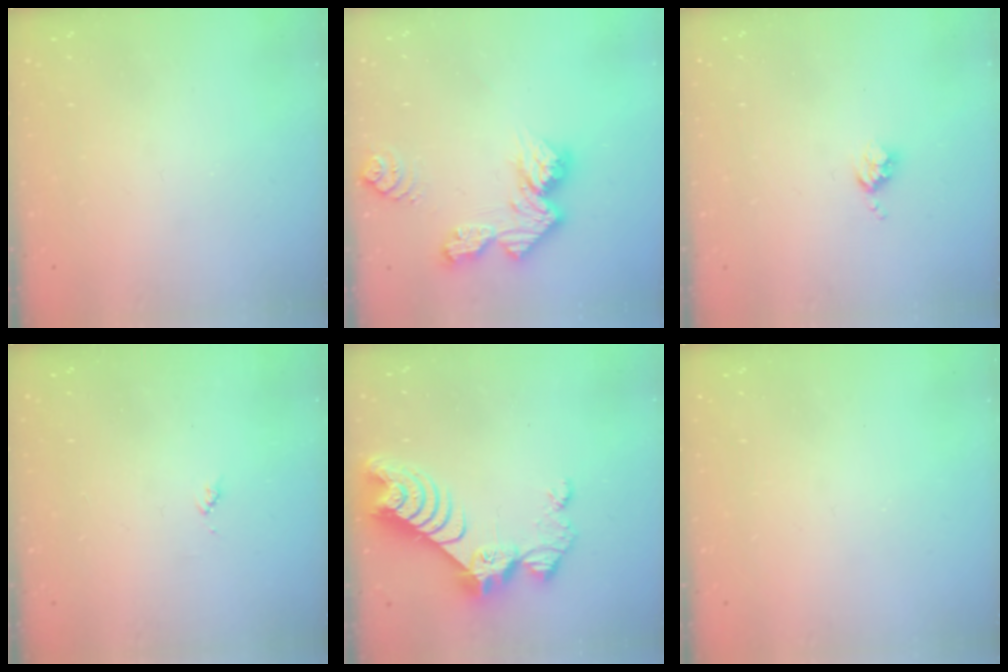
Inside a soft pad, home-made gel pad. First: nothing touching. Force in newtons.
{"total": 12.0, "press": 12.0, "slide": 1.0}
{"total": 3.6, "press": 3.6, "slide": 0.4}
{"total": 3.6, "press": 3.6, "slide": 0.5}
{"total": 11.1, "press": 11.0, "slide": 1.0}
{"total": 0.0}